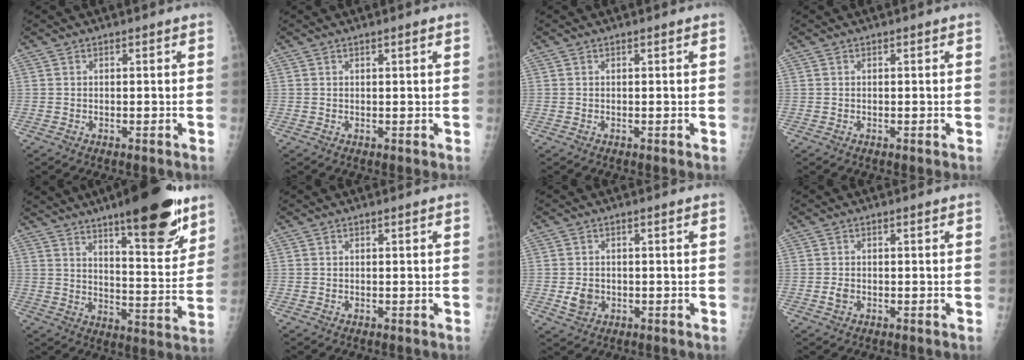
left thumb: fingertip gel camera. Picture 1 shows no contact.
{"total": 0.8, "force": [0.5, 0.0, 0.6], "torque": [-0.010, 0.000, 0.007]}
{"total": 0.0}
{"total": 0.0}
{"total": 20.2, "force": [13.1, 5.2, 14.4], "torque": [-0.173, -0.073, 0.195]}
{"total": 0.0}
{"total": 3.1, "force": [-0.5, 2.5, 1.7], "torque": [-0.024, 0.000, -0.004]}
{"total": 1.3, "force": [-0.3, 0.8, 0.9], "torque": [-0.017, -0.001, -0.004]}